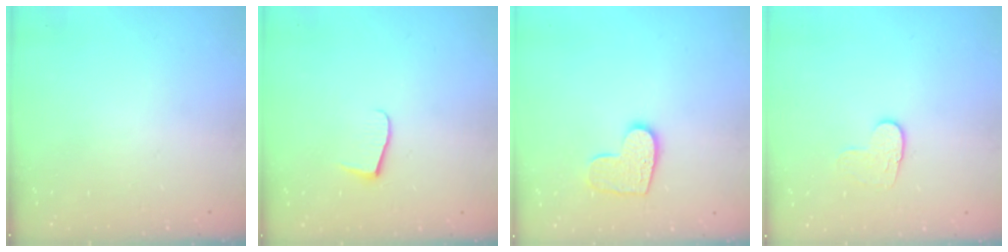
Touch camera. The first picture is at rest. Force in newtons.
{"total": 7.0, "press": 6.9, "slide": 0.5}
{"total": 9.8, "press": 9.8, "slide": 0.3}
{"total": 7.9, "press": 7.8, "slide": 0.6}